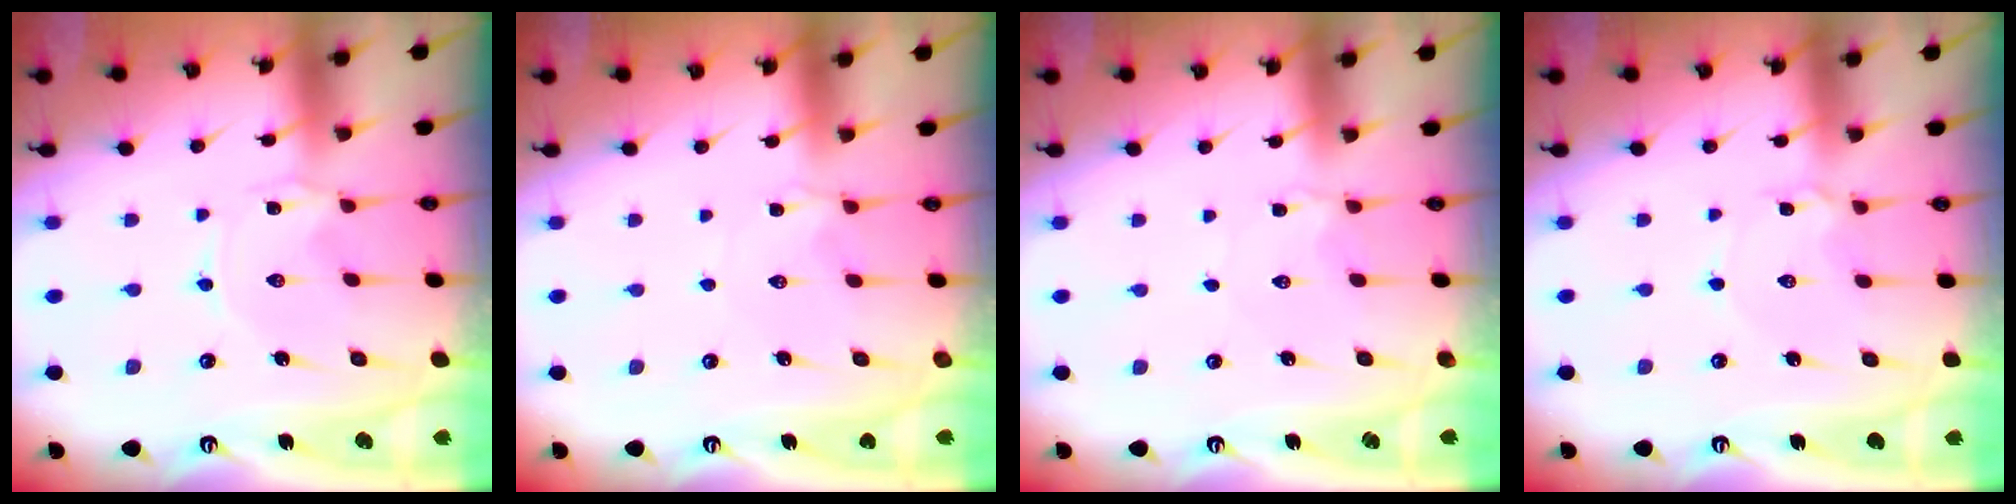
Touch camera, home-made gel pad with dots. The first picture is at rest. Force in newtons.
{"total": 2.2, "press": 2.2, "slide": 0.4}
{"total": 2.1, "press": 2.1, "slide": 0.2}
{"total": 2.8, "press": 2.8, "slide": 0.3}